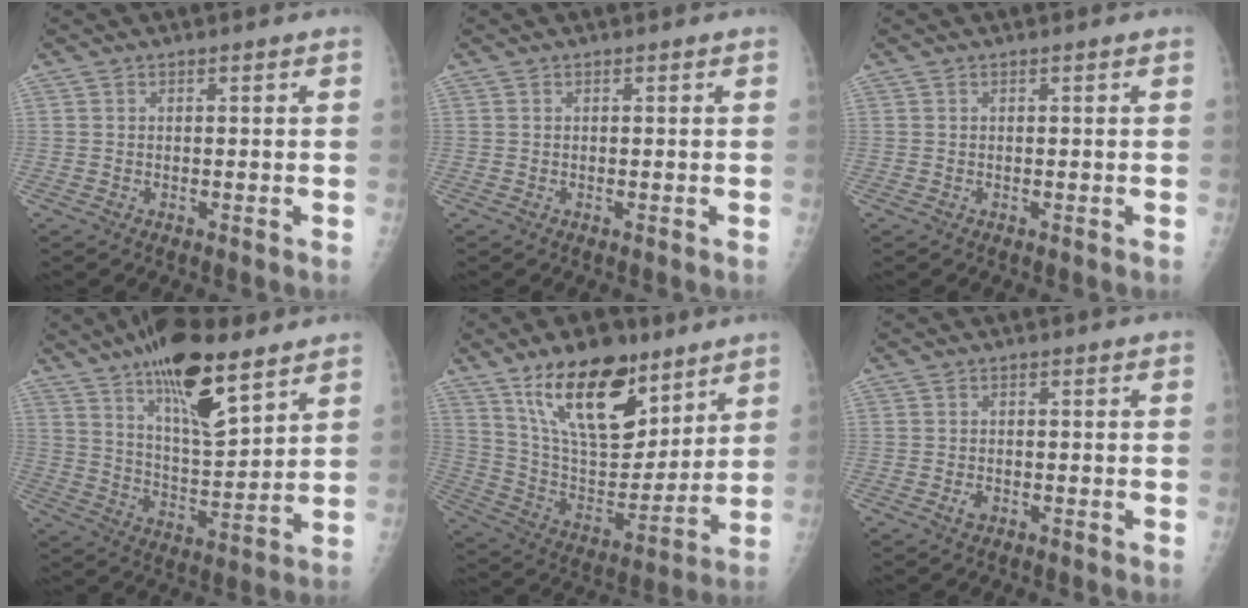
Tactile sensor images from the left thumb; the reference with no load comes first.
{"total": 0.0}
{"total": 0.0}
{"total": 17.2, "force": [11.0, 5.6, 11.9], "torque": [-0.177, -0.063, 0.194]}
{"total": 21.4, "force": [13.1, 10.1, 13.5], "torque": [-0.180, -0.068, 0.239]}
{"total": 1.5, "force": [-0.6, 1.0, 0.9], "torque": [-0.013, 0.001, -0.010]}